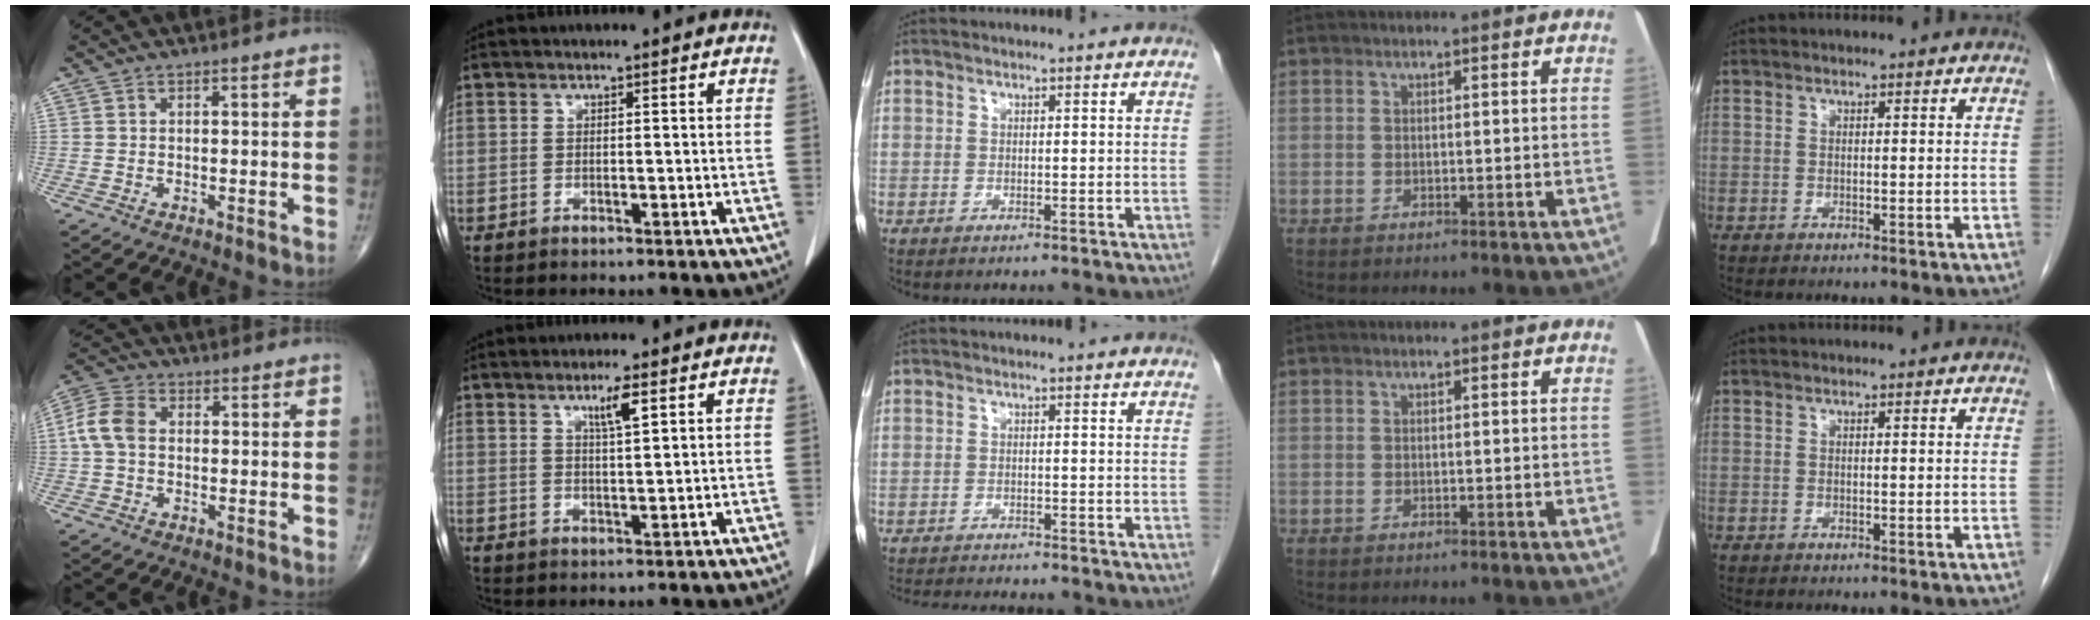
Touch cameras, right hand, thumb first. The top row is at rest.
{"thumb": {"total": 6.7, "force": [0.2, 4.7, 4.8], "torque": [-0.104, 0.020, -0.003]}, "index": {"total": 3.5, "force": [1.9, -0.1, 3.0], "torque": [-0.053, -0.004, 0.032]}, "middle": {"total": 8.5, "force": [-7.9, 1.0, 2.8], "torque": [-0.043, -0.011, -0.112]}}